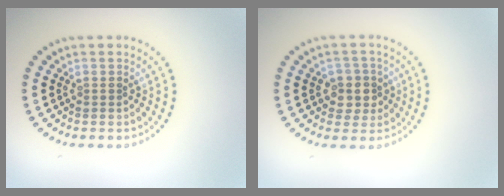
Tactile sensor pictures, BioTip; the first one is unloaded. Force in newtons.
{"total": 2.6, "press": 2.3, "slide": 1.1}